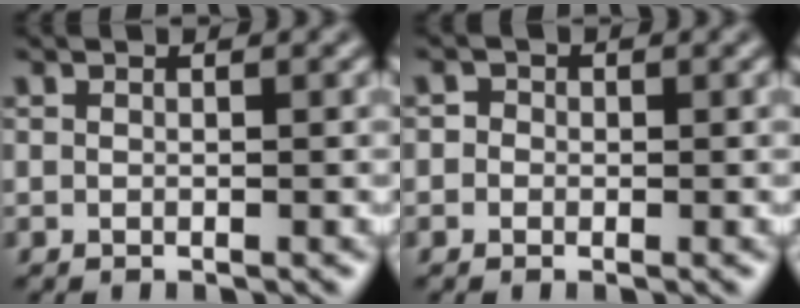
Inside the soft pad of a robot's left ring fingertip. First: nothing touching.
{"total": 1.2, "force": [0.1, 1.1, 0.3], "torque": [0.006, -0.003, -0.011]}